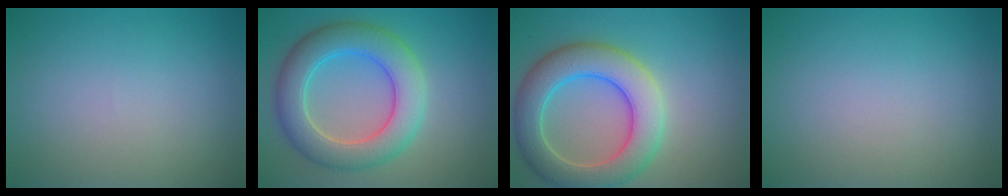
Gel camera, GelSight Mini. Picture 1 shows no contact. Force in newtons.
{"total": 7.0, "press": 7.0, "slide": 0.6}
{"total": 7.5, "press": 7.5, "slide": 0.7}
{"total": 0.0}